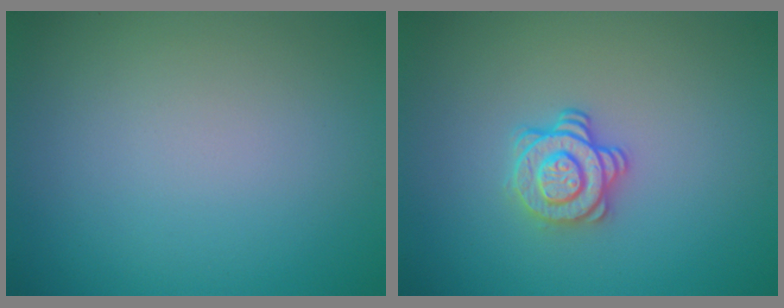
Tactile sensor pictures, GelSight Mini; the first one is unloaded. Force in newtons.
{"total": 3.0, "press": 2.6, "slide": 1.4}